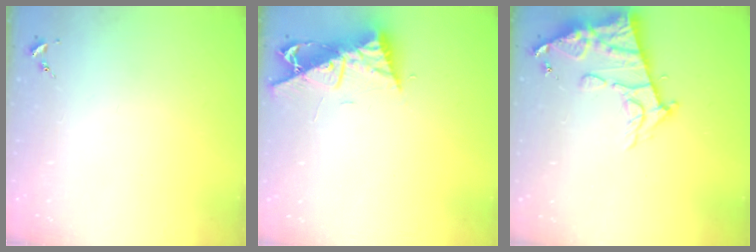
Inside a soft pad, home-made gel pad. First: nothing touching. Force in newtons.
{"total": 9.7, "press": 9.7, "slide": 0.7}
{"total": 14.9, "press": 14.8, "slide": 1.4}